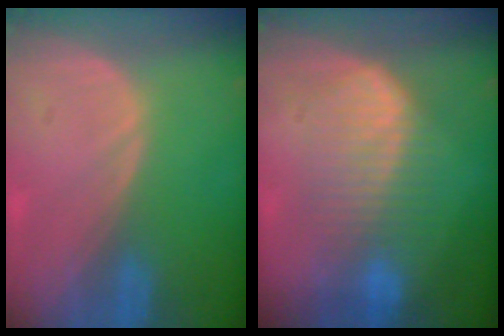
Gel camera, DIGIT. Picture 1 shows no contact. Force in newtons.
{"total": 7.3, "press": 7.3, "slide": 0.2}